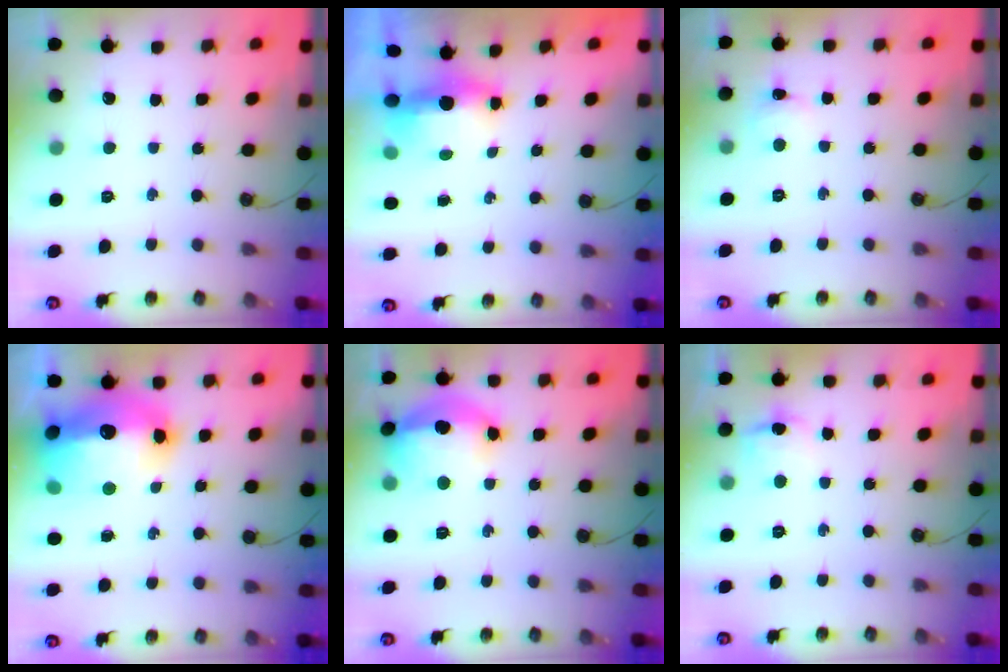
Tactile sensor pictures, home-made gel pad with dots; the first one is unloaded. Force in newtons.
{"total": 10.2, "press": 5.8, "slide": 8.4}
{"total": 1.7, "press": 1.6, "slide": 0.4}
{"total": 22.1, "press": 21.4, "slide": 5.3}
{"total": 16.9, "press": 16.6, "slide": 3.4}
{"total": 8.1, "press": 8.1, "slide": 0.8}